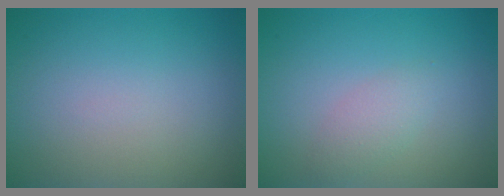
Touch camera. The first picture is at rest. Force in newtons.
{"total": 1.6, "press": 1.6, "slide": 0.1}